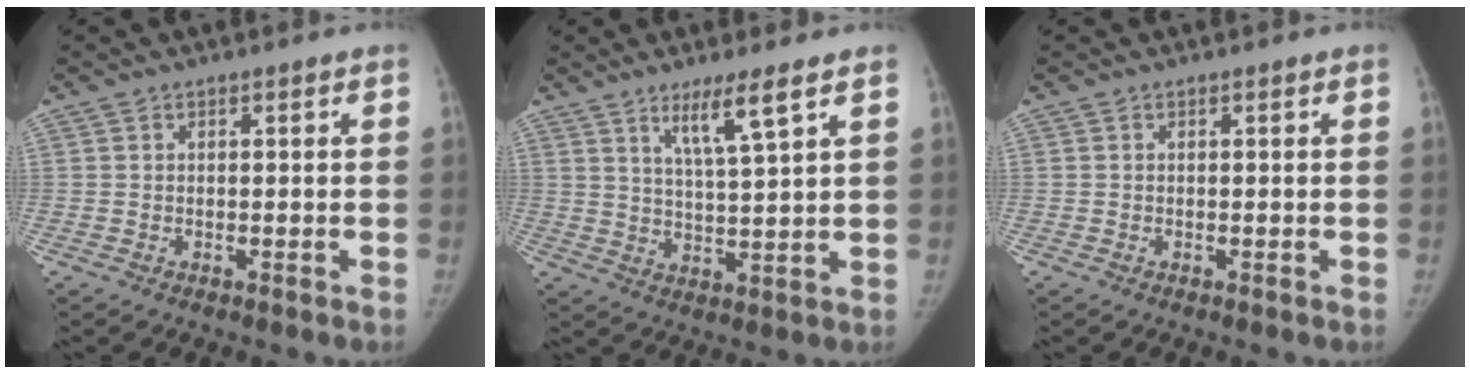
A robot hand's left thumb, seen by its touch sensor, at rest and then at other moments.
{"total": 7.0, "force": [4.3, 0.1, 5.5], "torque": [-0.102, -0.034, 0.083]}
{"total": 0.0}